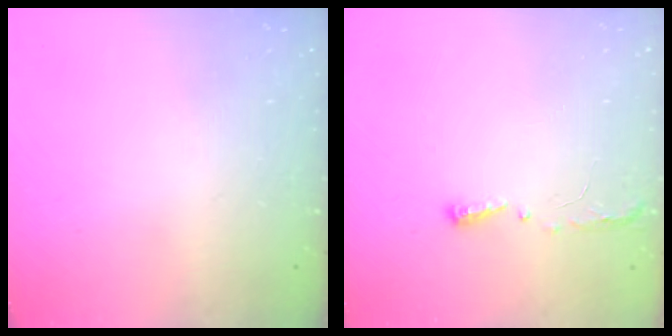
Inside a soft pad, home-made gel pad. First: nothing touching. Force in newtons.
{"total": 4.1, "press": 4.0, "slide": 0.6}